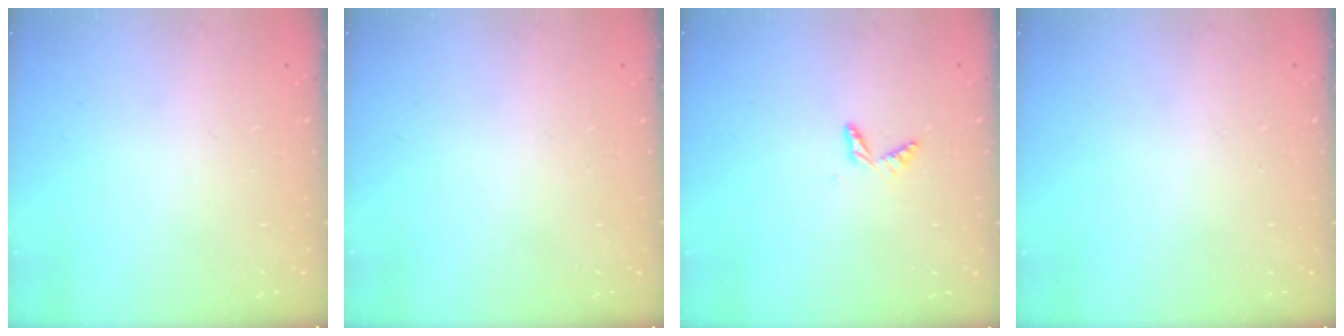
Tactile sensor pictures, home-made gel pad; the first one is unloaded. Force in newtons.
{"total": 0.0}
{"total": 4.6, "press": 4.6, "slide": 0.4}
{"total": 0.0}